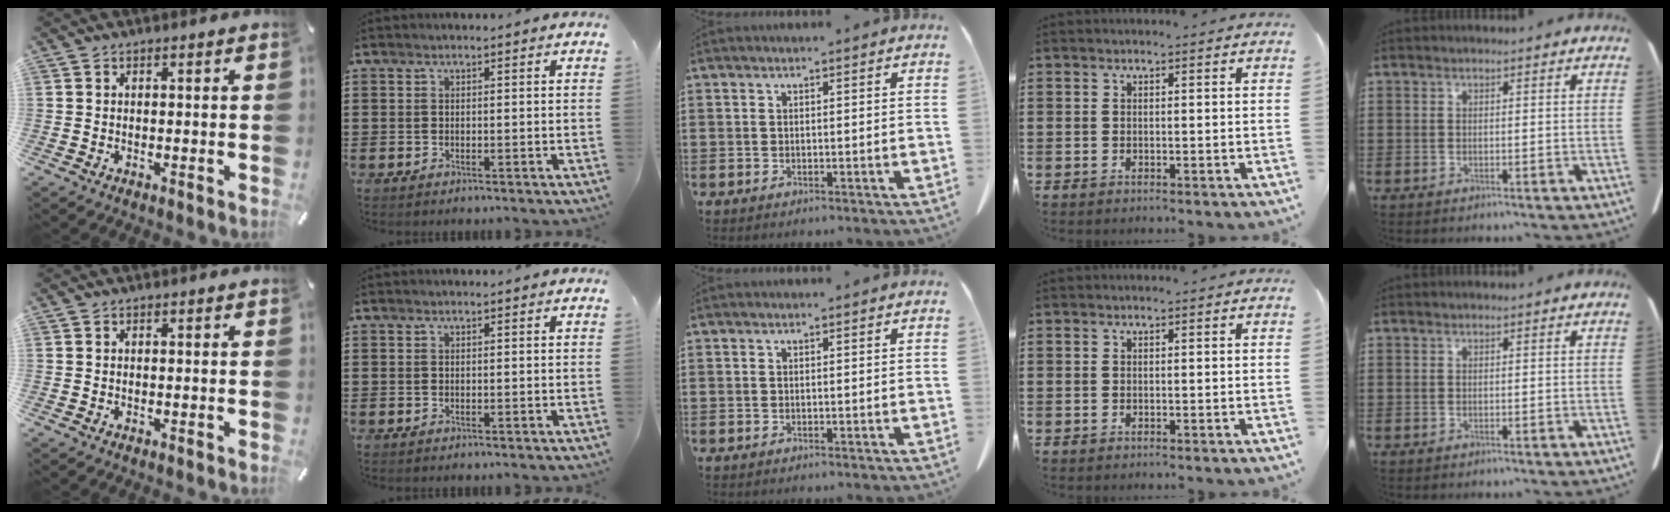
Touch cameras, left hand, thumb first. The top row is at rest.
{}